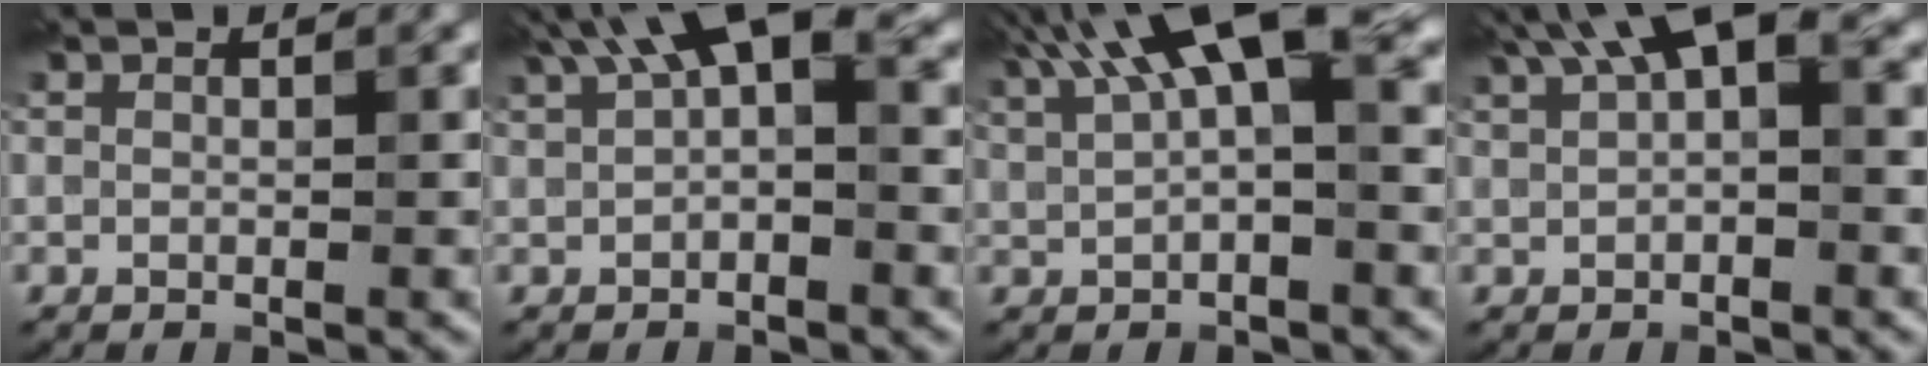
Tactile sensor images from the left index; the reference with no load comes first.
{"total": 6.2, "force": [2.7, 2.6, 5.0], "torque": [-0.073, 0.017, 0.035]}
{"total": 8.1, "force": [3.4, 2.7, 6.8], "torque": [-0.118, 0.022, 0.056]}
{"total": 6.0, "force": [2.9, 2.2, 4.7], "torque": [-0.073, 0.018, 0.043]}